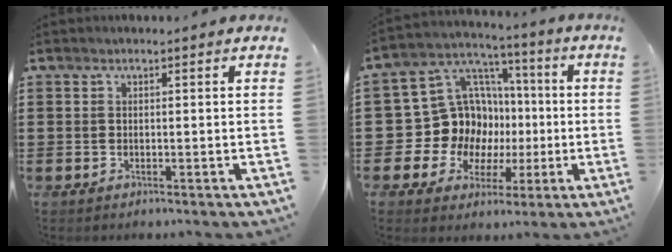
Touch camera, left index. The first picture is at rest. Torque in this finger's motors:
{"motor_torque": [1.31, 0.83, 0.53, 0.02]}